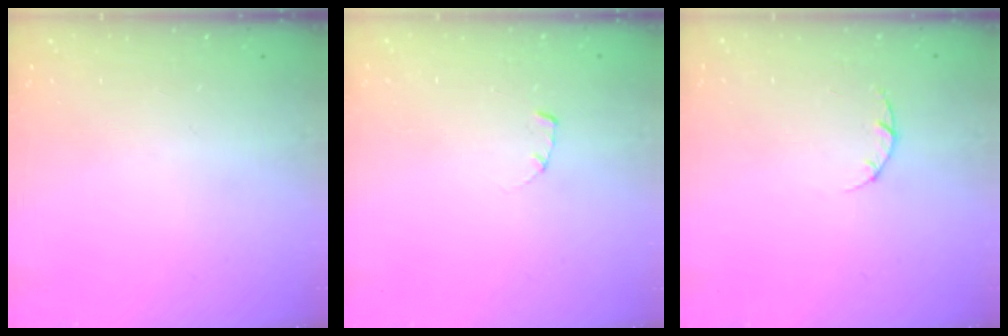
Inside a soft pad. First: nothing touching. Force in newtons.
{"total": 1.7, "press": 1.7, "slide": 0.2}
{"total": 3.0, "press": 3.0, "slide": 0.4}